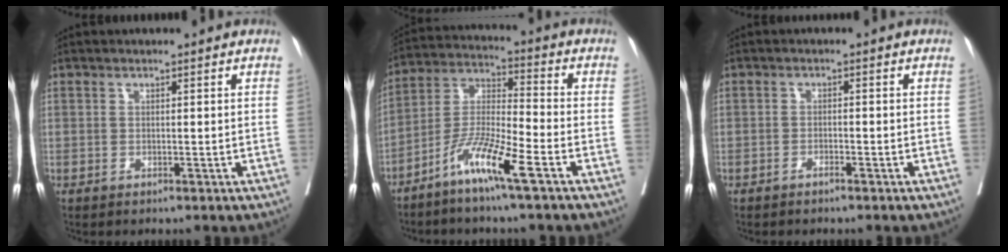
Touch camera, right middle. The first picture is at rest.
{"total": 9.6, "force": [-5.8, 0.0, 7.6], "torque": [-0.158, -0.014, -0.121]}
{"total": 1.0, "force": [-0.9, 0.1, 0.6], "torque": [-0.012, 0.001, -0.016]}